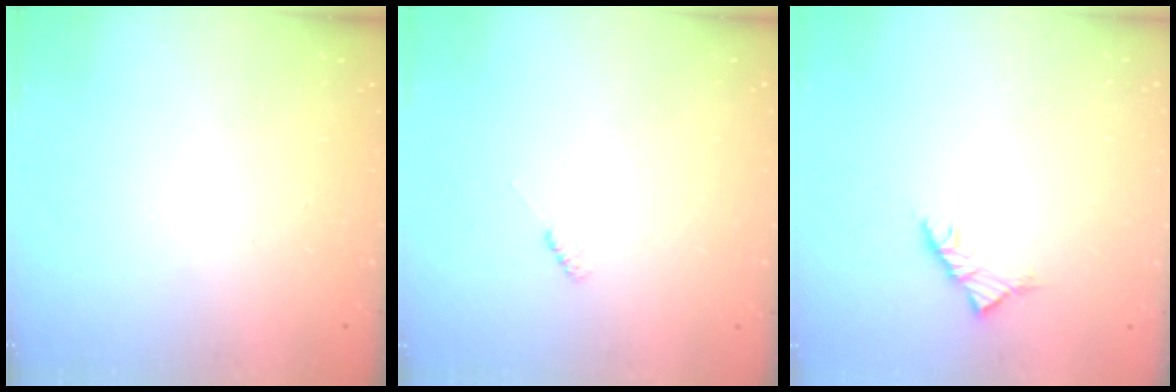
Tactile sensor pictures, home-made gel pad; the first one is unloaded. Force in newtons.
{"total": 1.9, "press": 1.9, "slide": 0.3}
{"total": 3.5, "press": 3.4, "slide": 1.1}